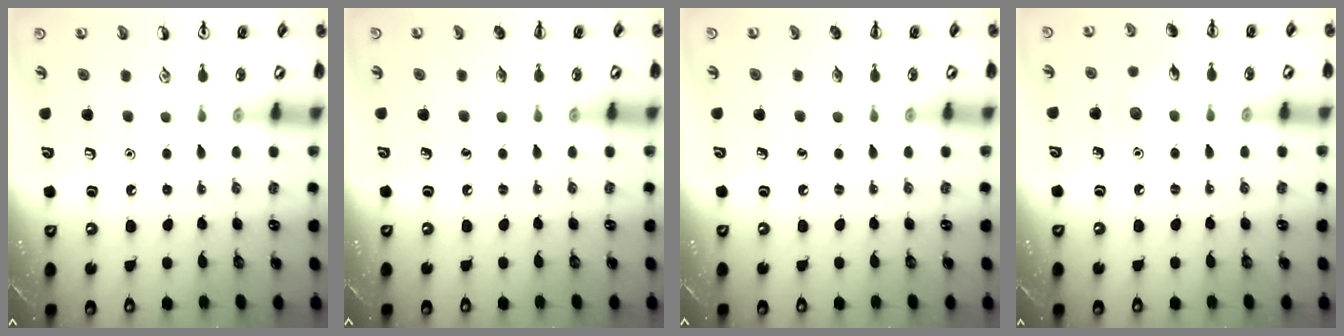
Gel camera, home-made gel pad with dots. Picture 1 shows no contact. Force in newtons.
{"total": 0.0}
{"total": 0.0}
{"total": 6.7, "press": 6.4, "slide": 1.9}